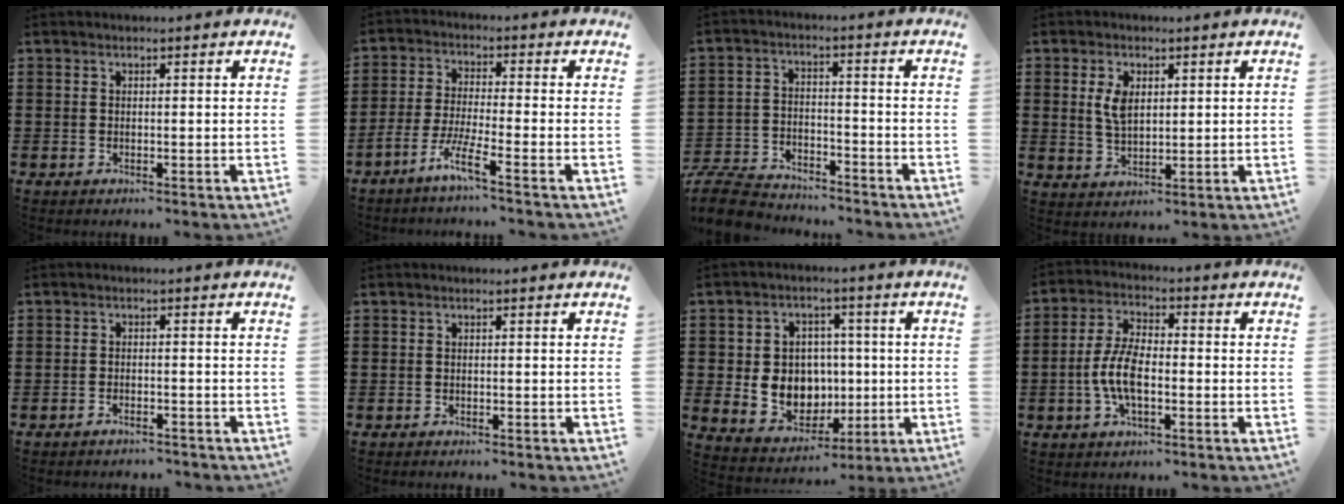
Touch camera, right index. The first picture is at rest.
{"total": 5.1, "force": [-4.1, -0.2, 3.1], "torque": [-0.083, -0.014, -0.084]}
{"total": 7.3, "force": [-7.0, 1.6, 1.3], "torque": [-0.045, 0.012, -0.144]}
{"total": 4.3, "force": [1.2, 2.4, 3.4], "torque": [-0.075, 0.008, 0.021]}
{"total": 1.7, "force": [-1.7, 0.2, 0.2], "torque": [-0.009, 0.002, -0.034]}
{"total": 0.5, "force": [-0.5, 0.1, 0.0], "torque": [-0.002, 0.000, -0.011]}
{"total": 7.7, "force": [0.1, 7.1, 2.8], "torque": [-0.065, 0.011, 0.010]}
{"total": 7.1, "force": [-1.6, 3.3, 6.1], "torque": [-0.146, -0.005, -0.037]}